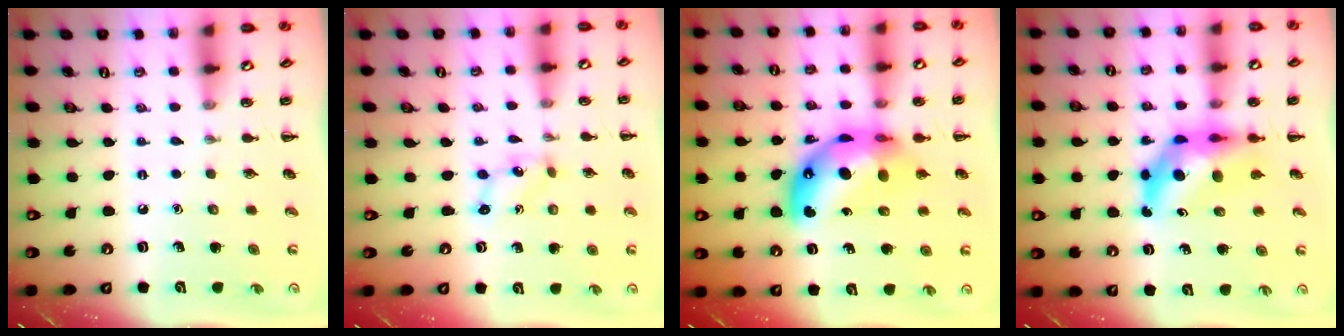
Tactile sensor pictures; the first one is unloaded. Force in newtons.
{"total": 1.7, "press": 1.6, "slide": 0.6}
{"total": 13.0, "press": 12.4, "slide": 4.0}
{"total": 9.2, "press": 8.6, "slide": 3.1}